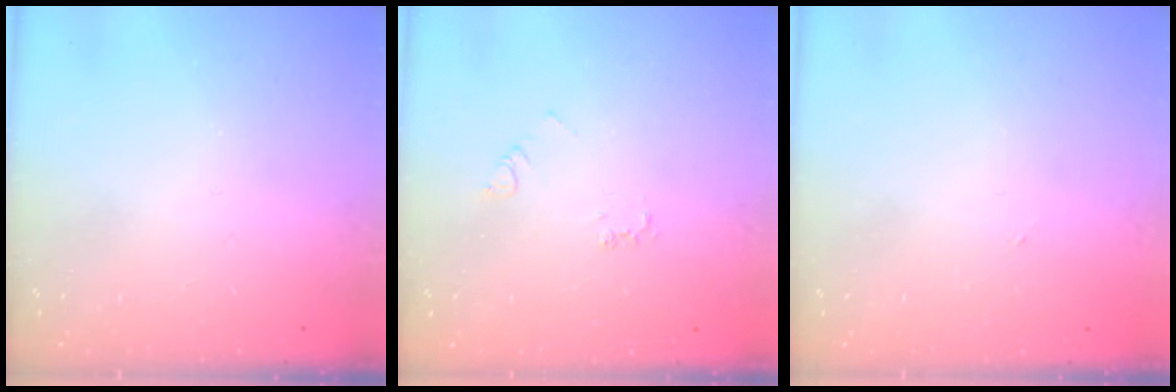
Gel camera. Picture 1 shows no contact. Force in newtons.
{"total": 2.3, "press": 2.3, "slide": 0.4}
{"total": 1.3, "press": 1.3, "slide": 0.2}